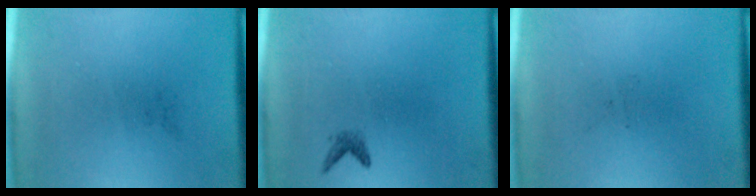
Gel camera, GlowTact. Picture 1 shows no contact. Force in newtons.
{"total": 0.9}
{"total": 0.0}